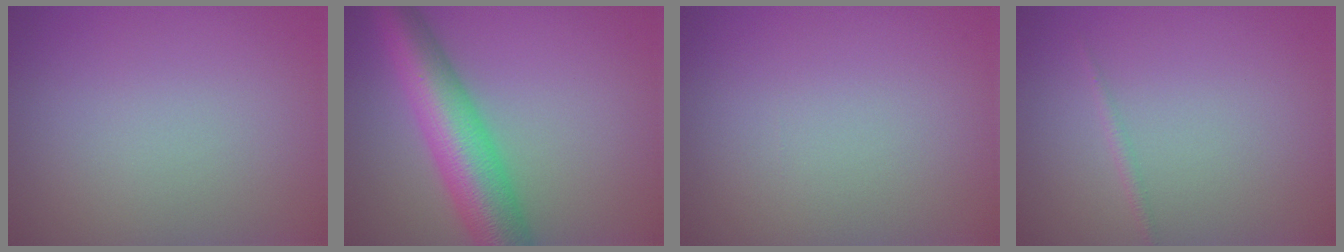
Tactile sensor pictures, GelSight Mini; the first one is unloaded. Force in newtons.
{"total": 9.0, "press": 9.0, "slide": 0.3}
{"total": 0.0}
{"total": 0.7, "press": 0.7, "slide": 0.0}